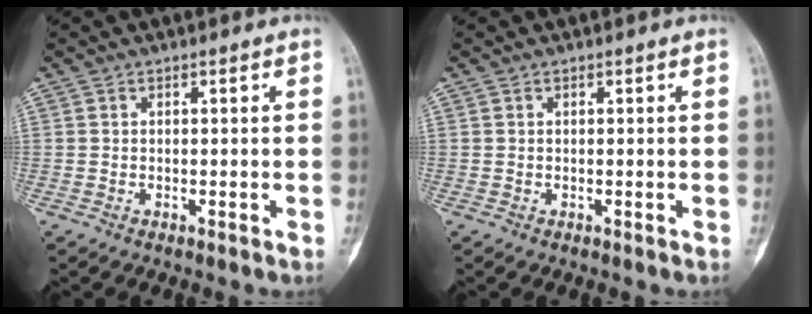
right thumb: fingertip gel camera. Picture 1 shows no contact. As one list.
[{"total": 0.0}]